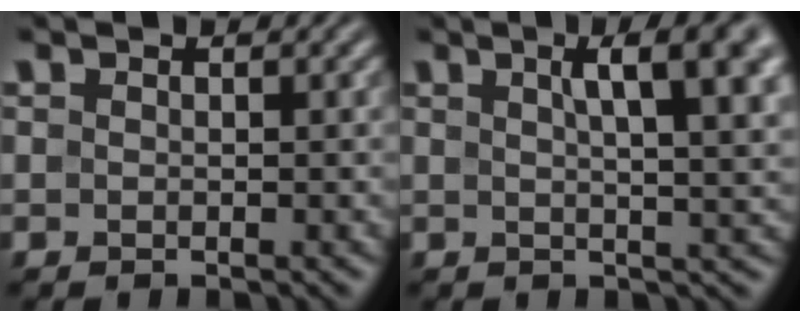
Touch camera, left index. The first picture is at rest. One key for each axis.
{"total": 8.3, "fx": 3.0, "fy": 2.5, "fz": 7.3, "tx": -0.065, "ty": 0.020, "tz": 0.037}